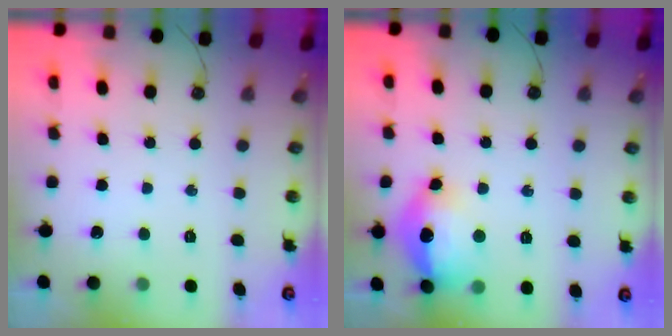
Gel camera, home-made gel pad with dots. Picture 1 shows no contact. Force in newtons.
{"total": 16.2, "press": 16.2, "slide": 1.4}